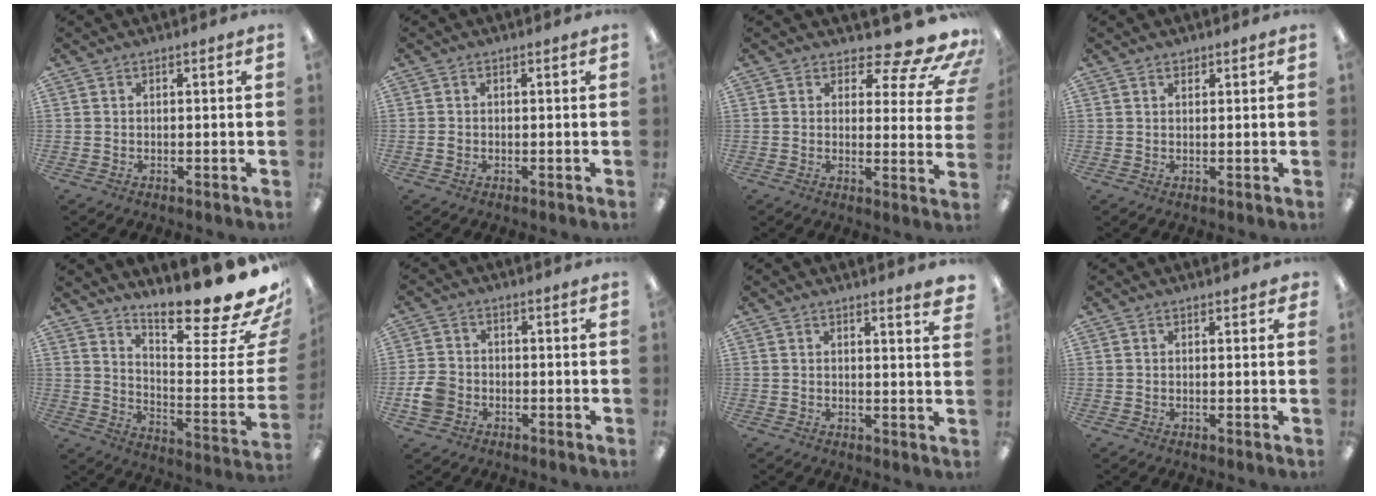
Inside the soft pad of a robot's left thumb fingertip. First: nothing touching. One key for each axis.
{"total": 0.7, "fx": -0.2, "fy": 0.6, "fz": 0.3, "tx": -0.005, "ty": 0.004, "tz": -0.004}
{"total": 10.7, "fx": 8.0, "fy": 3.4, "fz": 6.2, "tx": -0.080, "ty": -0.064, "tz": 0.135}
{"total": 1.1, "fx": 1.0, "fy": 0.4, "fz": 0.2, "tx": 0.003, "ty": -0.003, "tz": 0.016}
{"total": 17.4, "fx": 14.7, "fy": 2.1, "fz": 9.0, "tx": -0.114, "ty": -0.137, "tz": 0.233}
{"total": 5.5, "fx": -1.7, "fy": 4.5, "fz": 2.7, "tx": -0.056, "ty": 0.011, "tz": -0.031}
{"total": 2.7, "fx": 2.3, "fy": -0.2, "fz": 1.4, "tx": -0.017, "ty": -0.017, "tz": 0.038}
{"total": 0.9, "fx": 0.8, "fy": 0.4, "fz": 0.2, "tx": 0.003, "ty": -0.003, "tz": 0.013}